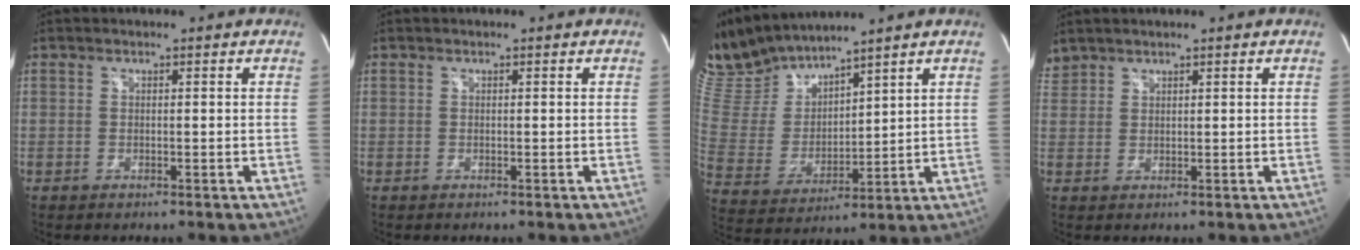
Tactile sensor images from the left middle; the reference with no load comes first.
{"total": 0.0}
{"total": 12.4, "force": [11.8, 2.2, 3.4], "torque": [-0.086, 0.004, 0.251]}
{"total": 2.2, "force": [2.1, 0.7, -0.1], "torque": [-0.002, 0.014, 0.044]}